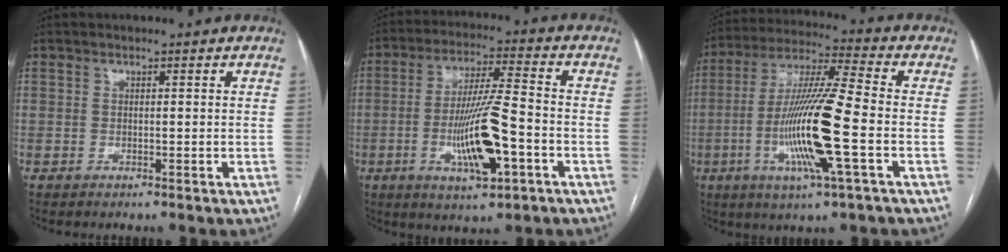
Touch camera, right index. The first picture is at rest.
{"total": 12.7, "force": [-3.9, 1.7, 12.0], "torque": [-0.227, -0.007, -0.067]}
{"total": 16.3, "force": [-4.0, 0.3, 15.8], "torque": [-0.318, -0.010, -0.080]}